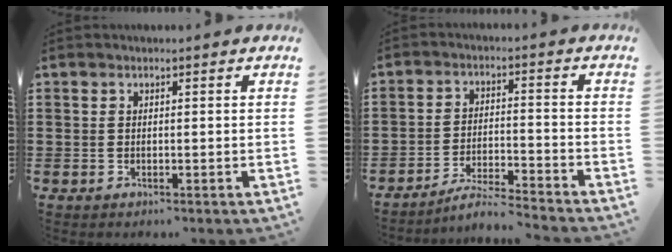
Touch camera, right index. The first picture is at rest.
{"total": 5.0, "force": [-4.8, -0.3, 1.4], "torque": [-0.032, -0.006, -0.096]}